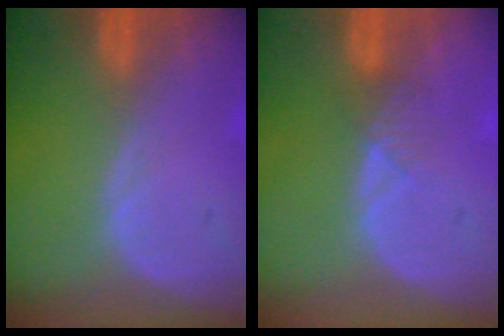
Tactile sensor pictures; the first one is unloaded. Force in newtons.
{"total": 1.9, "press": 1.6, "slide": 1.0}